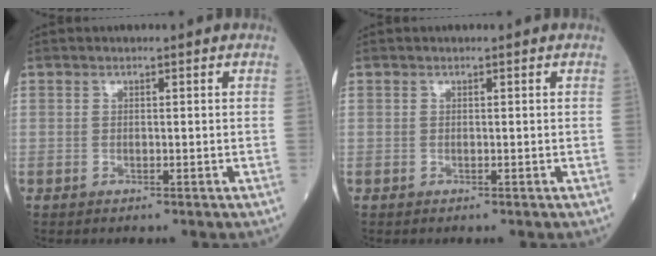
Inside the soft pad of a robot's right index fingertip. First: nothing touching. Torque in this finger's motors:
{"motor_torque": [0.00, 0.00, 0.00, -0.01]}